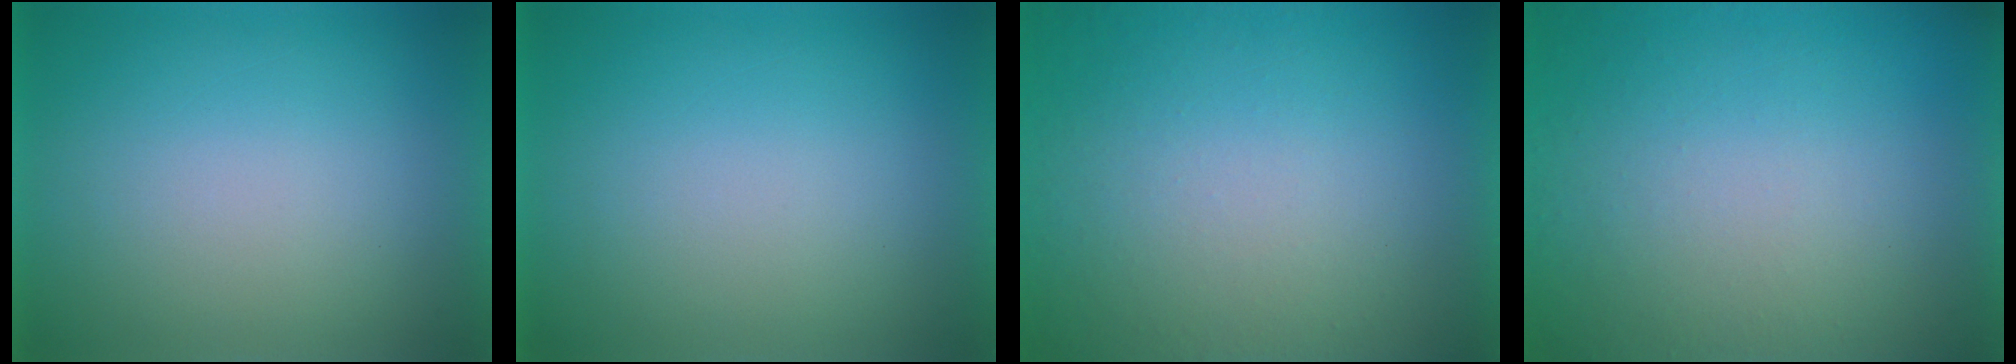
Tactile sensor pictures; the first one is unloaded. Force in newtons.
{"total": 0.0}
{"total": 7.1}
{"total": 5.0}